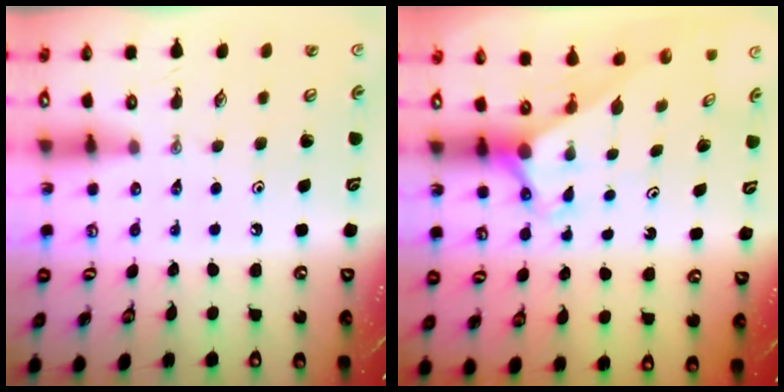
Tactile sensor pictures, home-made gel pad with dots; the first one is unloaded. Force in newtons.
{"total": 2.7, "press": 2.7, "slide": 0.0}